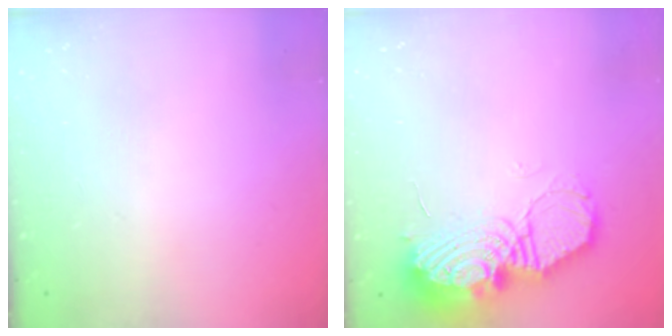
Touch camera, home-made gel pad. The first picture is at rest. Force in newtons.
{"total": 18.5, "press": 18.5, "slide": 1.6}